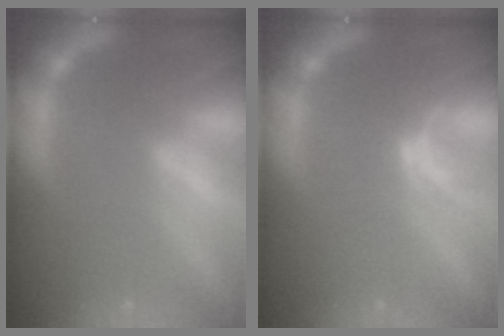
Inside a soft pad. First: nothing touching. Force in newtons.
{"total": 1.0}